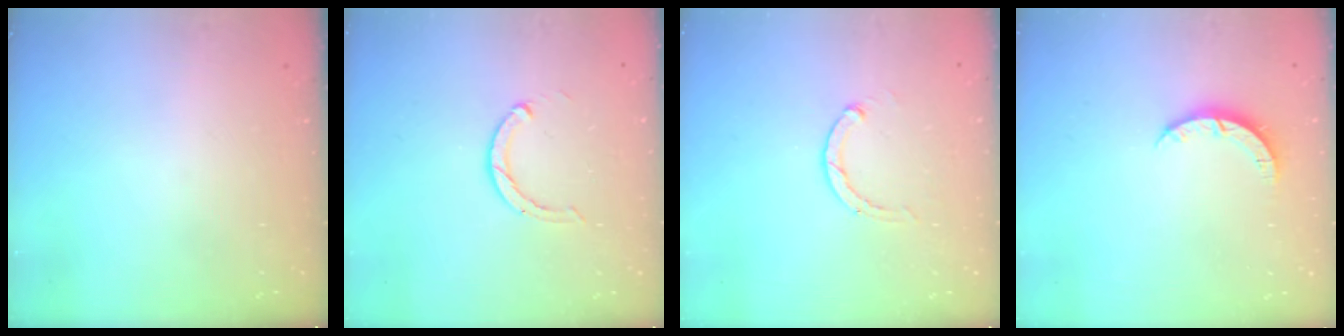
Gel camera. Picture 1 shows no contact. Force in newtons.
{"total": 2.2, "press": 2.2, "slide": 0.3}
{"total": 2.8, "press": 2.8, "slide": 0.5}
{"total": 4.0, "press": 4.0, "slide": 0.3}